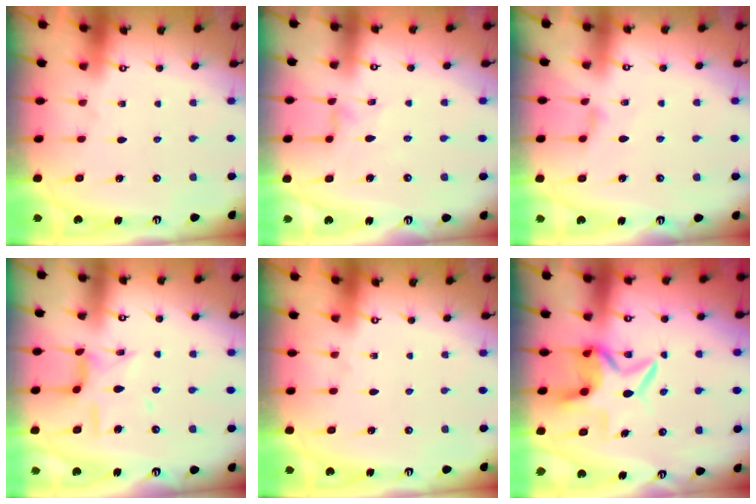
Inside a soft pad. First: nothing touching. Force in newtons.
{"total": 0.8, "press": 0.7, "slide": 0.3}
{"total": 2.9, "press": 2.8, "slide": 0.5}
{"total": 9.8, "press": 9.8, "slide": 0.9}
{"total": 0.0}
{"total": 8.2, "press": 8.2, "slide": 1.1}